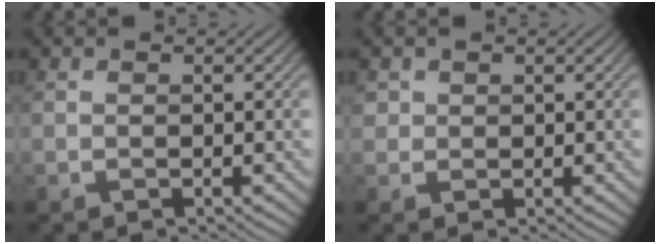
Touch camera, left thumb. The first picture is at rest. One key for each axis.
{"total": 1.4, "fx": 0.6, "fy": 1.3, "fz": 0.1, "tx": -0.004, "ty": -0.004, "tz": 0.010}